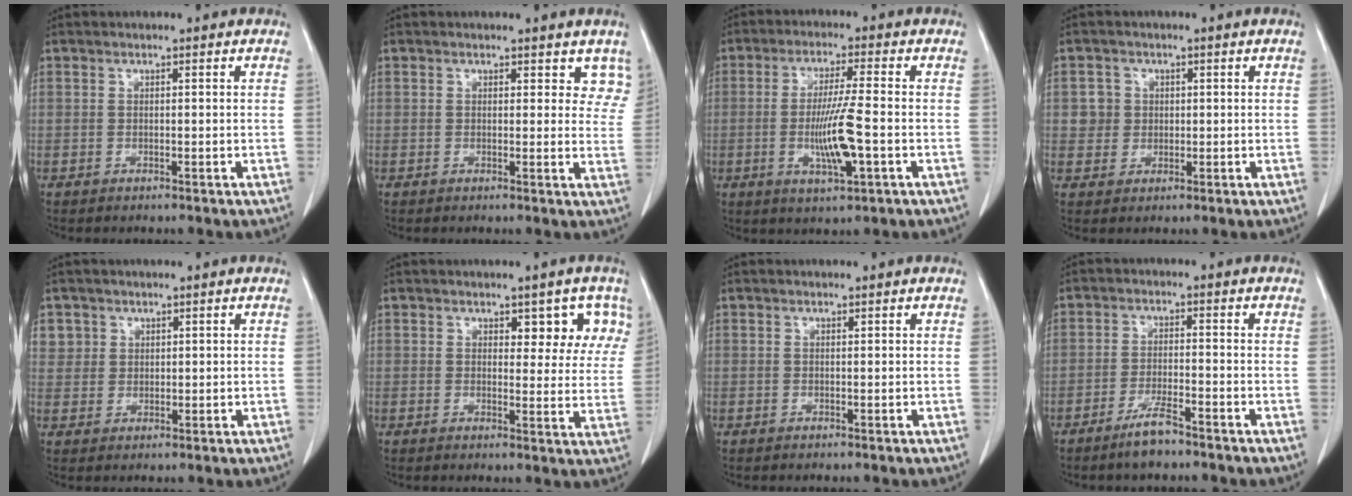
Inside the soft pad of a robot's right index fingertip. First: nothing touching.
{"total": 4.5, "force": [3.6, 2.4, 1.3], "torque": [0.013, -0.009, 0.026]}
{"total": 8.6, "force": [-1.9, 0.4, 8.4], "torque": [-0.158, -0.011, -0.035]}
{"total": 3.1, "force": [0.6, 3.0, 0.2], "torque": [0.006, 0.006, 0.010]}
{"total": 3.6, "force": [1.8, 3.2, -0.1], "torque": [0.019, 0.003, 0.033]}
{"total": 6.0, "force": [3.5, 3.1, 3.7], "torque": [-0.021, -0.001, 0.035]}
{"total": 0.0}
{"total": 4.5, "force": [-3.5, 0.5, 2.8], "torque": [-0.058, -0.006, -0.062]}